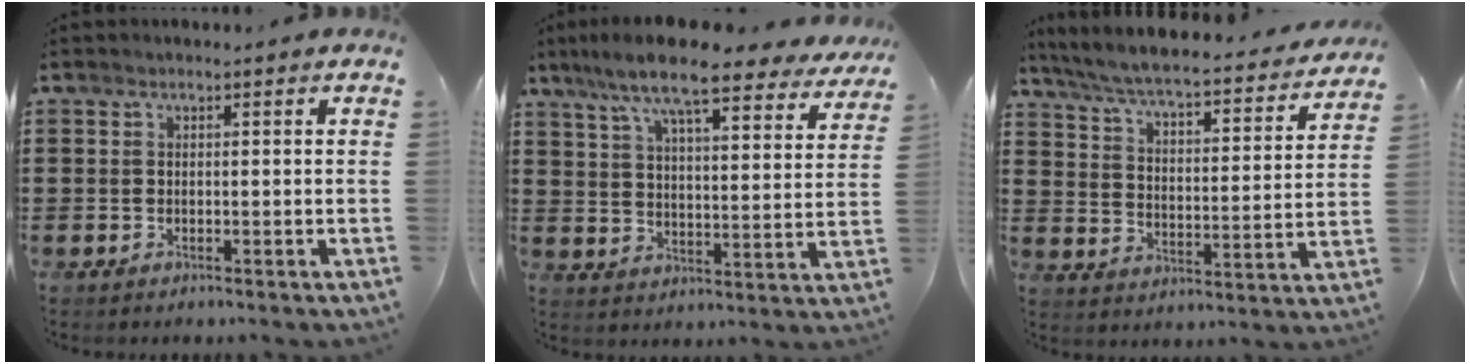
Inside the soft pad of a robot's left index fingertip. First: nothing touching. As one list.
[{"total": 10.5, "force": [8.7, 1.0, 5.8], "torque": [-0.136, -0.041, 0.145]}, {"total": 5.2, "force": [4.8, 0.0, 2.0], "torque": [-0.063, -0.038, 0.075]}]